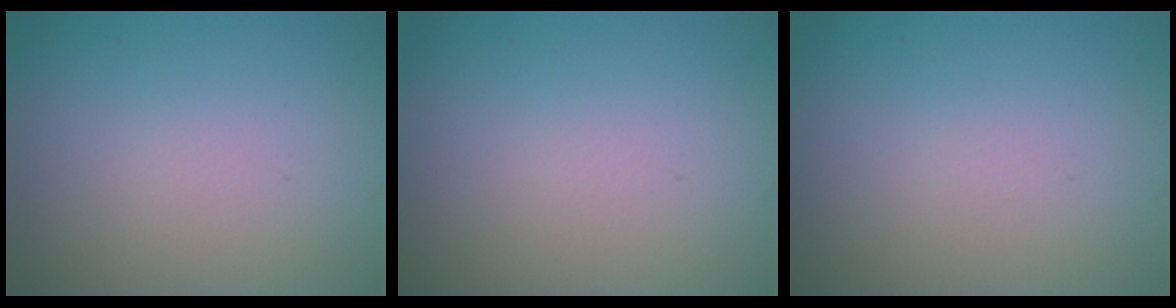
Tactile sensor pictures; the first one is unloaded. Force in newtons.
{"total": 0.0}
{"total": 0.0}